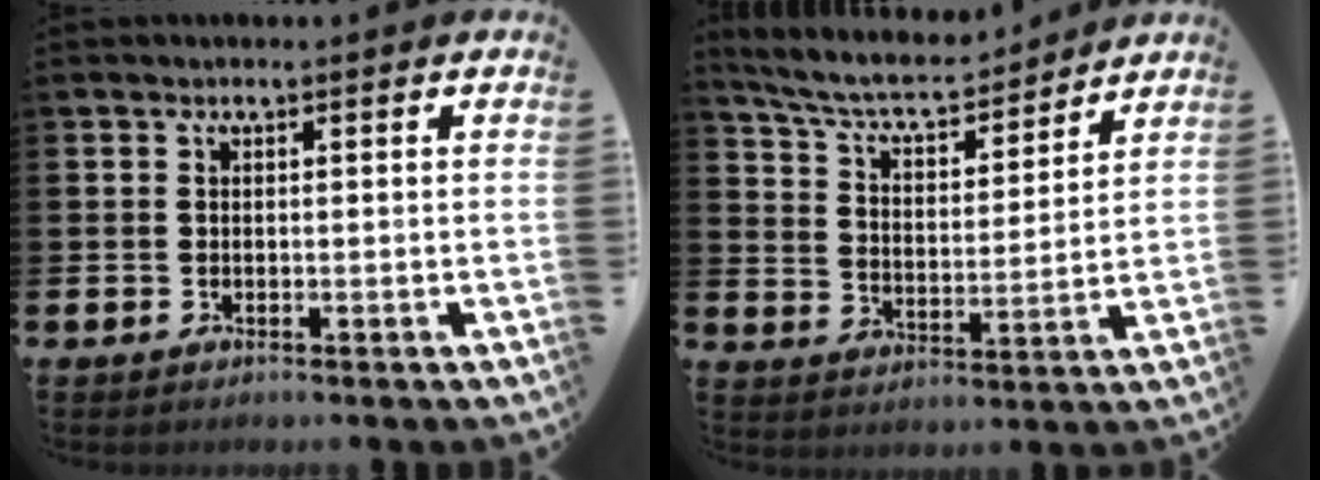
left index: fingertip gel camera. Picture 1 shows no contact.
{"total": 7.5, "force": [6.8, 1.5, 2.7], "torque": [-0.082, -0.045, 0.116]}